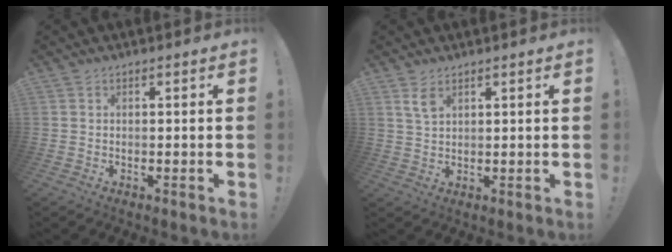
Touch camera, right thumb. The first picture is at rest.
{"total": 3.9, "force": [2.2, 1.8, 2.7], "torque": [-0.042, -0.010, 0.039]}